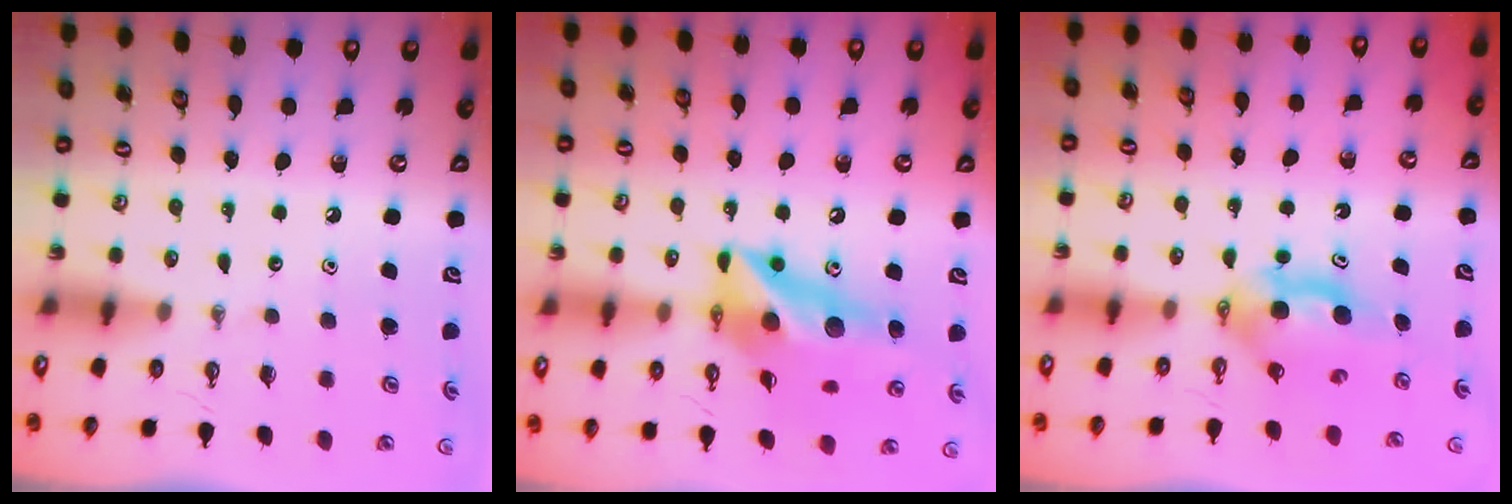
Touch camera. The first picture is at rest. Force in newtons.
{"total": 15.3, "press": 15.2, "slide": 1.6}
{"total": 6.4, "press": 6.1, "slide": 2.1}